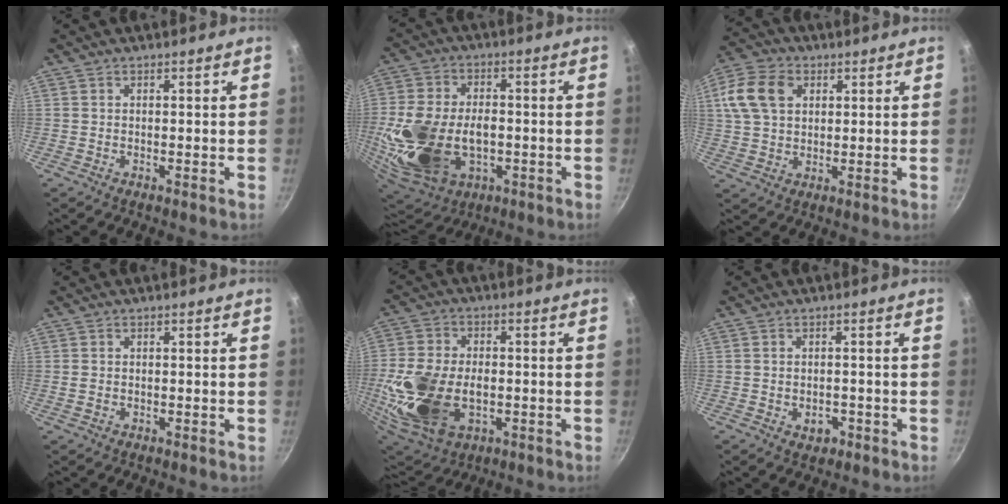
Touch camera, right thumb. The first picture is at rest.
{"total": 22.8, "force": [-3.6, 15.2, 16.7], "torque": [-0.337, 0.011, -0.048]}
{"total": 11.7, "force": [3.5, 8.4, 7.3], "torque": [-0.134, 0.009, 0.056]}
{"total": 1.2, "force": [-0.2, 1.0, 0.7], "torque": [-0.013, 0.001, -0.005]}
{"total": 20.1, "force": [-3.2, 13.0, 15.0], "torque": [-0.307, 0.004, -0.047]}
{"total": 3.1, "force": [-1.2, 2.2, 1.8], "torque": [-0.020, 0.012, -0.010]}